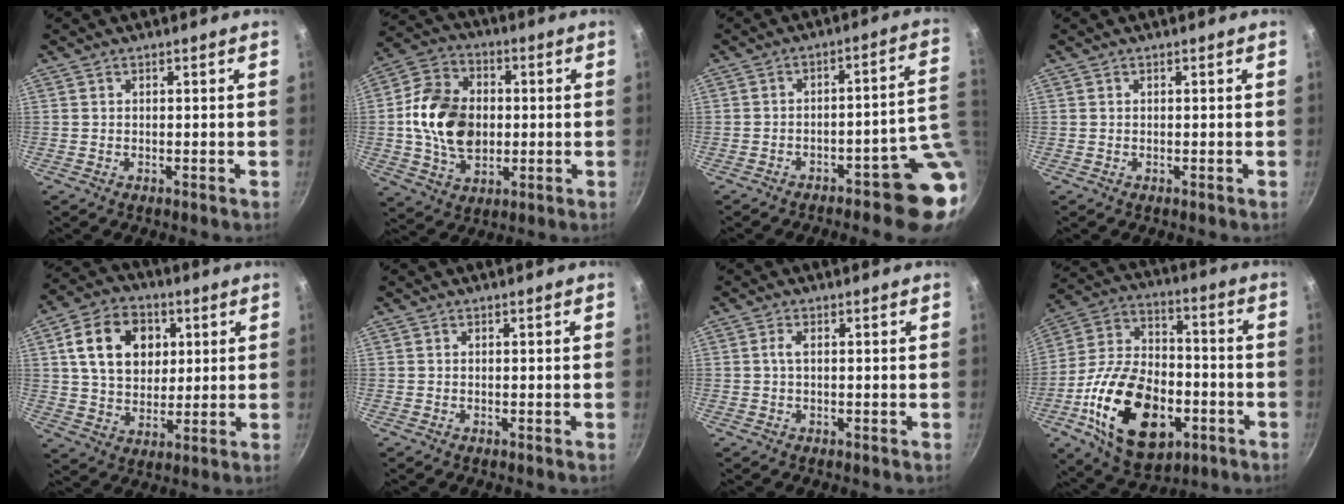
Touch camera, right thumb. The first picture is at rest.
{"total": 15.6, "force": [0.0, 11.3, 10.9], "torque": [-0.174, 0.013, -0.005]}
{"total": 10.7, "force": [-3.6, 3.5, 9.4], "torque": [-0.071, 0.041, -0.045]}
{"total": 0.0}
{"total": 14.5, "force": [3.9, 10.8, 8.8], "torque": [-0.126, 0.002, 0.062]}
{"total": 0.0}
{"total": 1.5, "force": [0.1, 0.5, 1.4], "torque": [-0.034, 0.004, 0.001]}
{"total": 25.1, "force": [-8.0, 15.3, 18.2], "torque": [-0.303, 0.037, -0.129]}